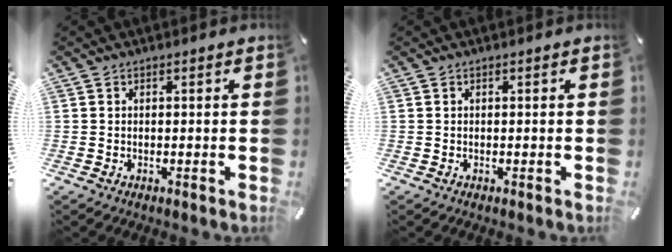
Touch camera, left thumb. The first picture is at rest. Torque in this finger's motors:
{"motor_torque": [0.00, 0.00, -0.01, 0.01, 0.00]}